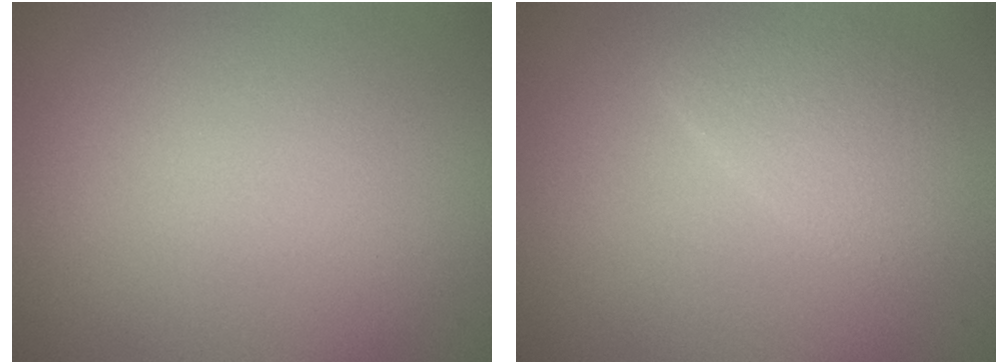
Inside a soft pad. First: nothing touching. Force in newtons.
{"total": 2.5, "press": 2.5, "slide": 0.1}